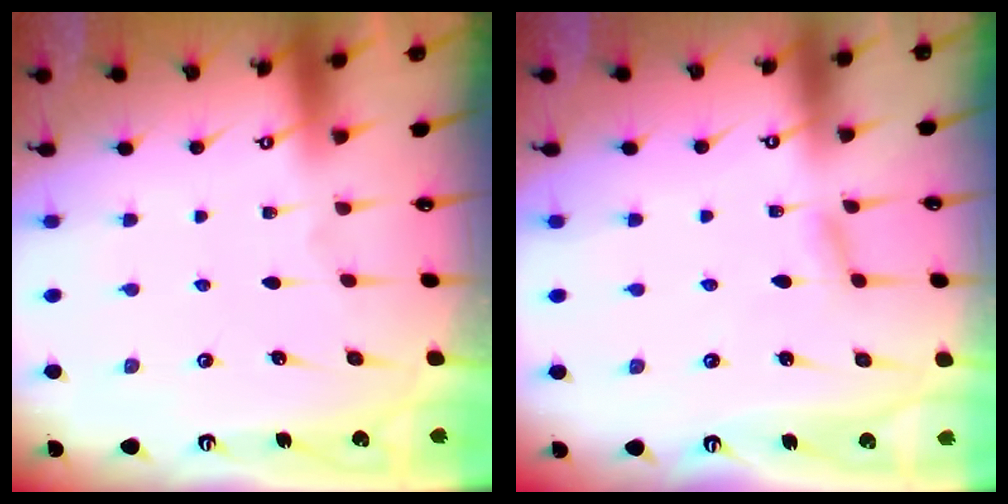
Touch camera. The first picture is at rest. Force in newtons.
{"total": 4.5, "press": 4.5, "slide": 0.3}